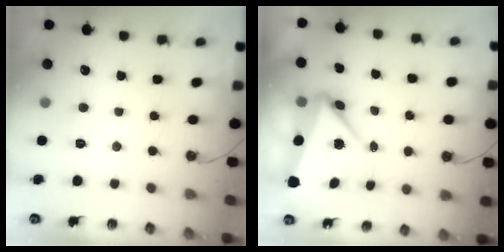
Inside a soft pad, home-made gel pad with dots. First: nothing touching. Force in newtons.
{"total": 6.8, "press": 6.5, "slide": 2.2}